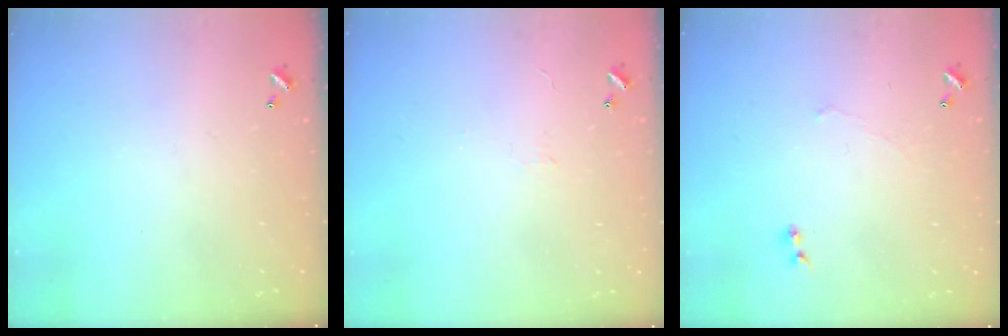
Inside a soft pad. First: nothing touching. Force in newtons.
{"total": 0.6, "press": 0.5, "slide": 0.4}
{"total": 1.6, "press": 1.5, "slide": 0.6}